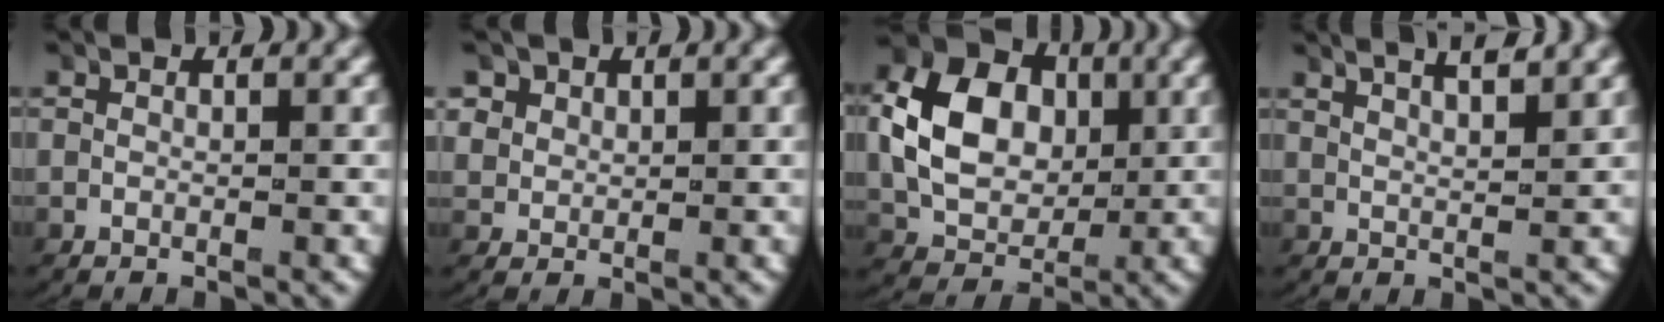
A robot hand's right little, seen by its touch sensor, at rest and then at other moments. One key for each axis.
{"total": 2.3, "fx": 1.0, "fy": 1.9, "fz": 0.8, "tx": -0.025, "ty": -0.003, "tz": 0.024}
{"total": 8.7, "fx": 1.1, "fy": 6.7, "fz": 5.4, "tx": -0.110, "ty": 0.001, "tz": 0.018}
{"total": 5.3, "fx": 4.3, "fy": 1.3, "fz": 2.9, "tx": -0.043, "ty": 0.010, "tz": 0.067}